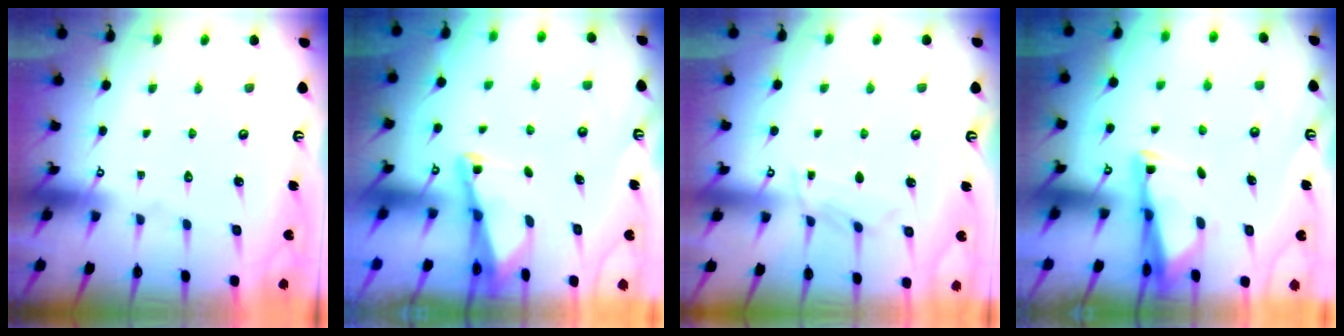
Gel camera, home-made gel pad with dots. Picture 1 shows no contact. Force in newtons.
{"total": 2.3, "press": 2.2, "slide": 0.3}
{"total": 5.2, "press": 5.2, "slide": 0.7}
{"total": 2.7, "press": 2.6, "slide": 0.8}